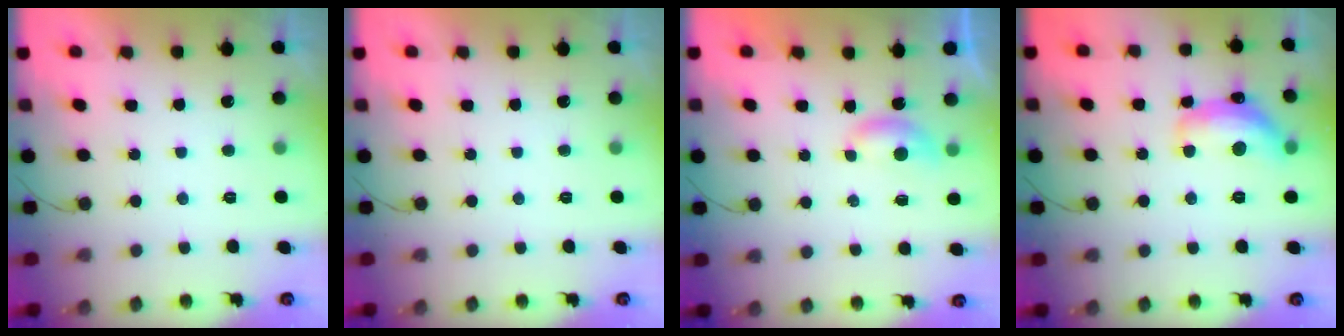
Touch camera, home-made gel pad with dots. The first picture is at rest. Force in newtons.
{"total": 0.0}
{"total": 3.6, "press": 3.6, "slide": 0.4}
{"total": 15.8, "press": 15.8, "slide": 1.0}